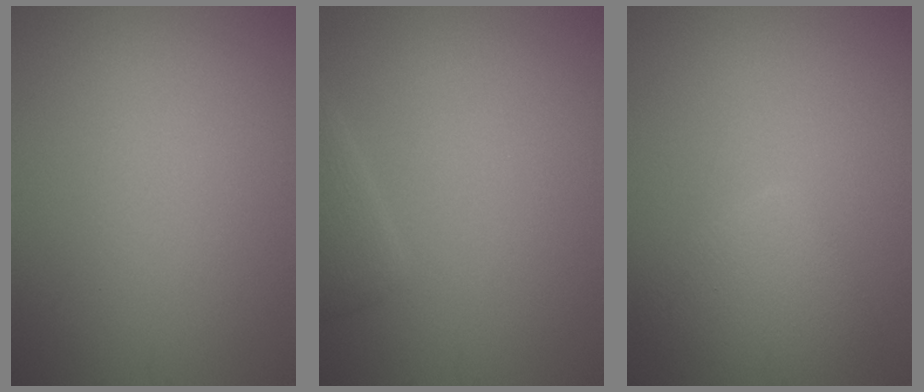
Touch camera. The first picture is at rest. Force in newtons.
{"total": 2.0, "press": 2.0, "slide": 0.2}
{"total": 3.4, "press": 3.4, "slide": 0.3}